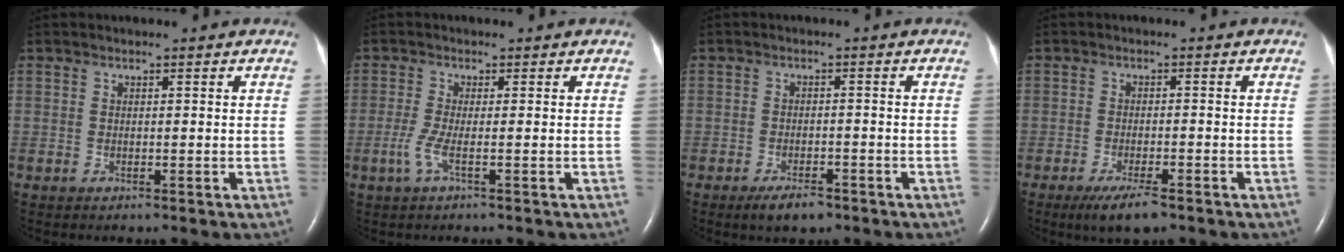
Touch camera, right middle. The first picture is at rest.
{"total": 2.4, "force": [-0.9, -0.1, 2.3], "torque": [-0.060, -0.007, -0.022]}
{"total": 3.7, "force": [-2.6, 1.3, 2.2], "torque": [-0.047, -0.003, -0.040]}
{"total": 5.0, "force": [-3.4, 0.9, 3.6], "torque": [-0.070, -0.011, -0.055]}